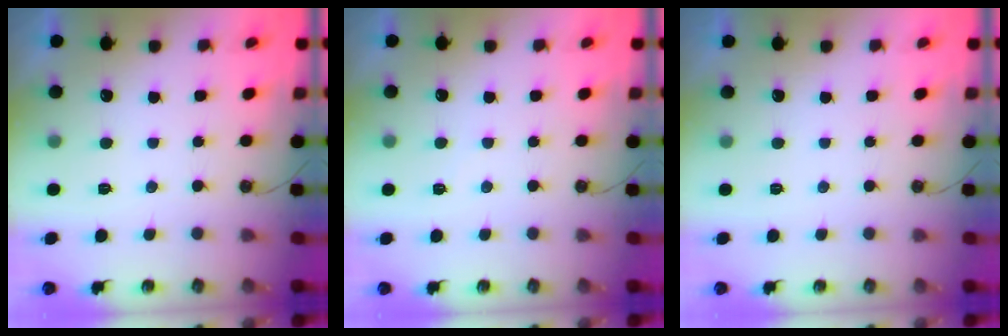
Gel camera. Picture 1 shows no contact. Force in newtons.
{"total": 3.4, "press": 3.4, "slide": 0.4}
{"total": 0.0}